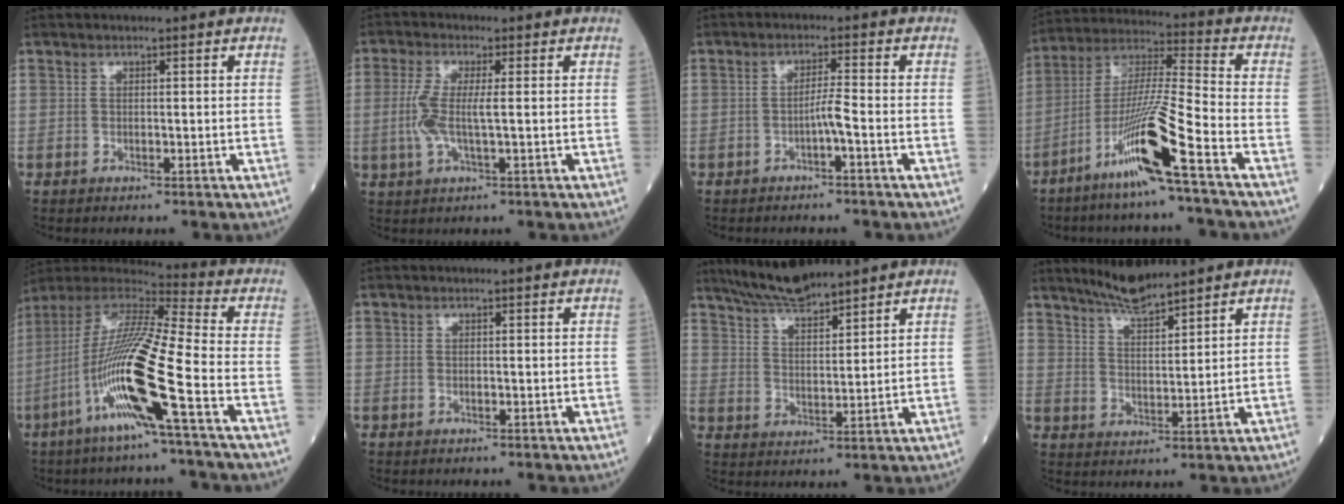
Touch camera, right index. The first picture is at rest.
{"total": 5.4, "force": [-0.2, 0.9, 5.3], "torque": [-0.128, -0.001, -0.008]}
{"total": 2.3, "force": [-1.2, -0.4, 2.0], "torque": [-0.033, 0.001, -0.023]}
{"total": 13.5, "force": [-7.3, -1.6, 11.3], "torque": [-0.225, -0.020, -0.142]}
{"total": 17.4, "force": [-6.4, -0.6, 16.2], "torque": [-0.327, -0.013, -0.132]}
{"total": 0.0}
{"total": 8.0, "force": [7.3, 0.7, 3.1], "torque": [-0.068, 0.006, 0.142]}
{"total": 6.3, "force": [5.8, 0.2, 2.4], "torque": [-0.050, -0.004, 0.113]}